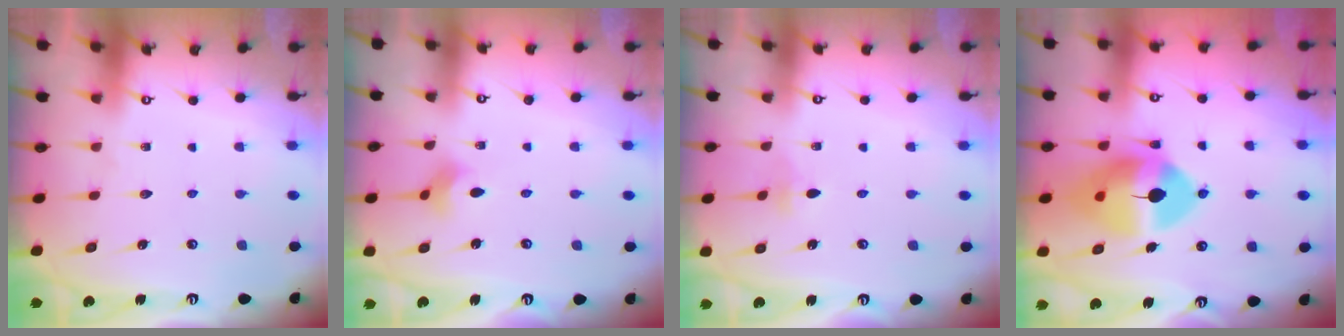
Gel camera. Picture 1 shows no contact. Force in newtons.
{"total": 3.2, "press": 3.1, "slide": 0.6}
{"total": 2.4, "press": 2.3, "slide": 0.7}
{"total": 14.5, "press": 14.4, "slide": 2.1}